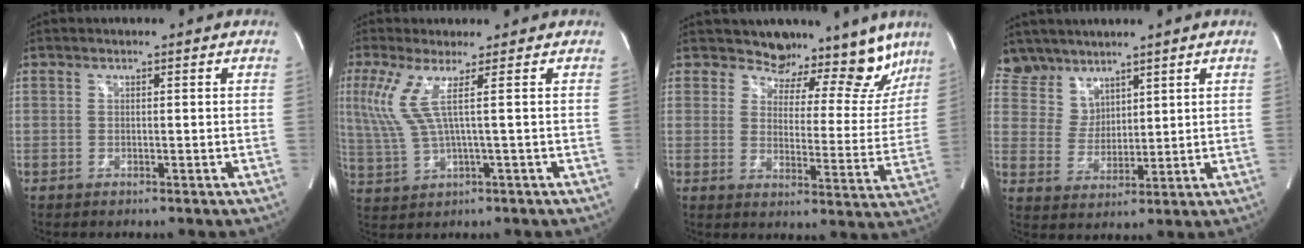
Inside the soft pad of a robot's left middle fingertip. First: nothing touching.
{"total": 5.7, "force": [1.7, -0.7, 5.4], "torque": [-0.136, 0.004, 0.046]}
{"total": 15.8, "force": [14.1, 5.5, 4.7], "torque": [-0.022, -0.032, 0.145]}
{"total": 5.9, "force": [5.0, 3.1, -0.5], "torque": [0.010, 0.003, 0.112]}